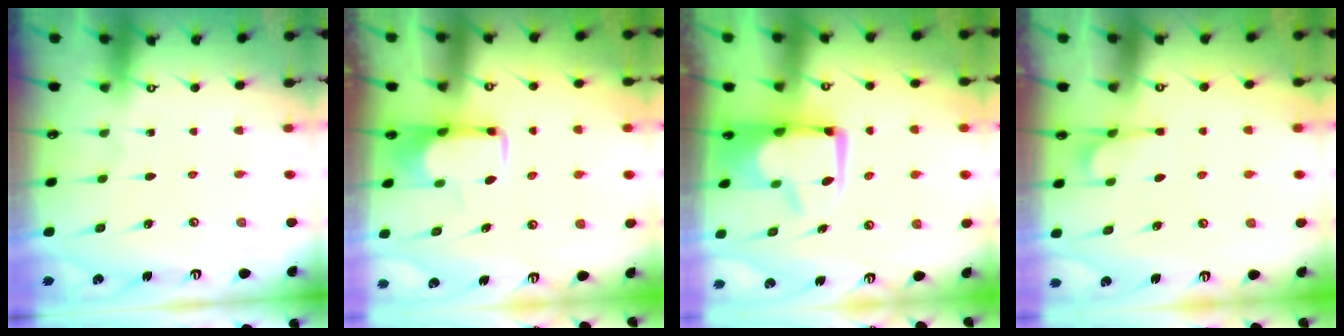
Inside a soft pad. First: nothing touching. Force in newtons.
{"total": 1.9, "press": 1.9, "slide": 0.4}
{"total": 8.1, "press": 8.1, "slide": 0.9}
{"total": 2.5, "press": 2.0, "slide": 1.4}